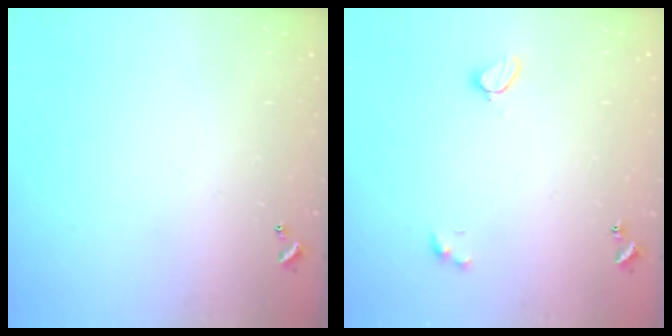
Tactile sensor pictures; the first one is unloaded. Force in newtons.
{"total": 2.1, "press": 2.0, "slide": 0.5}